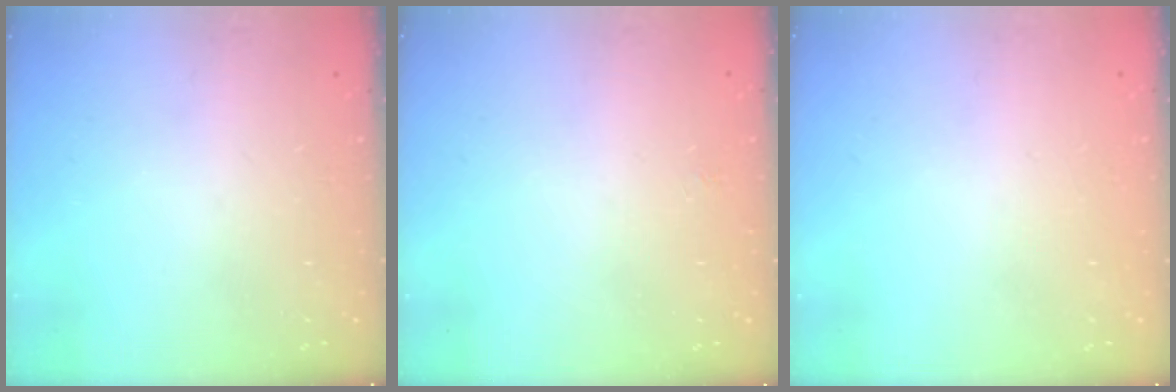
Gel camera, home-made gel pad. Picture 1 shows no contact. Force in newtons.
{"total": 2.3, "press": 2.3, "slide": 0.3}
{"total": 1.8, "press": 1.8, "slide": 0.1}